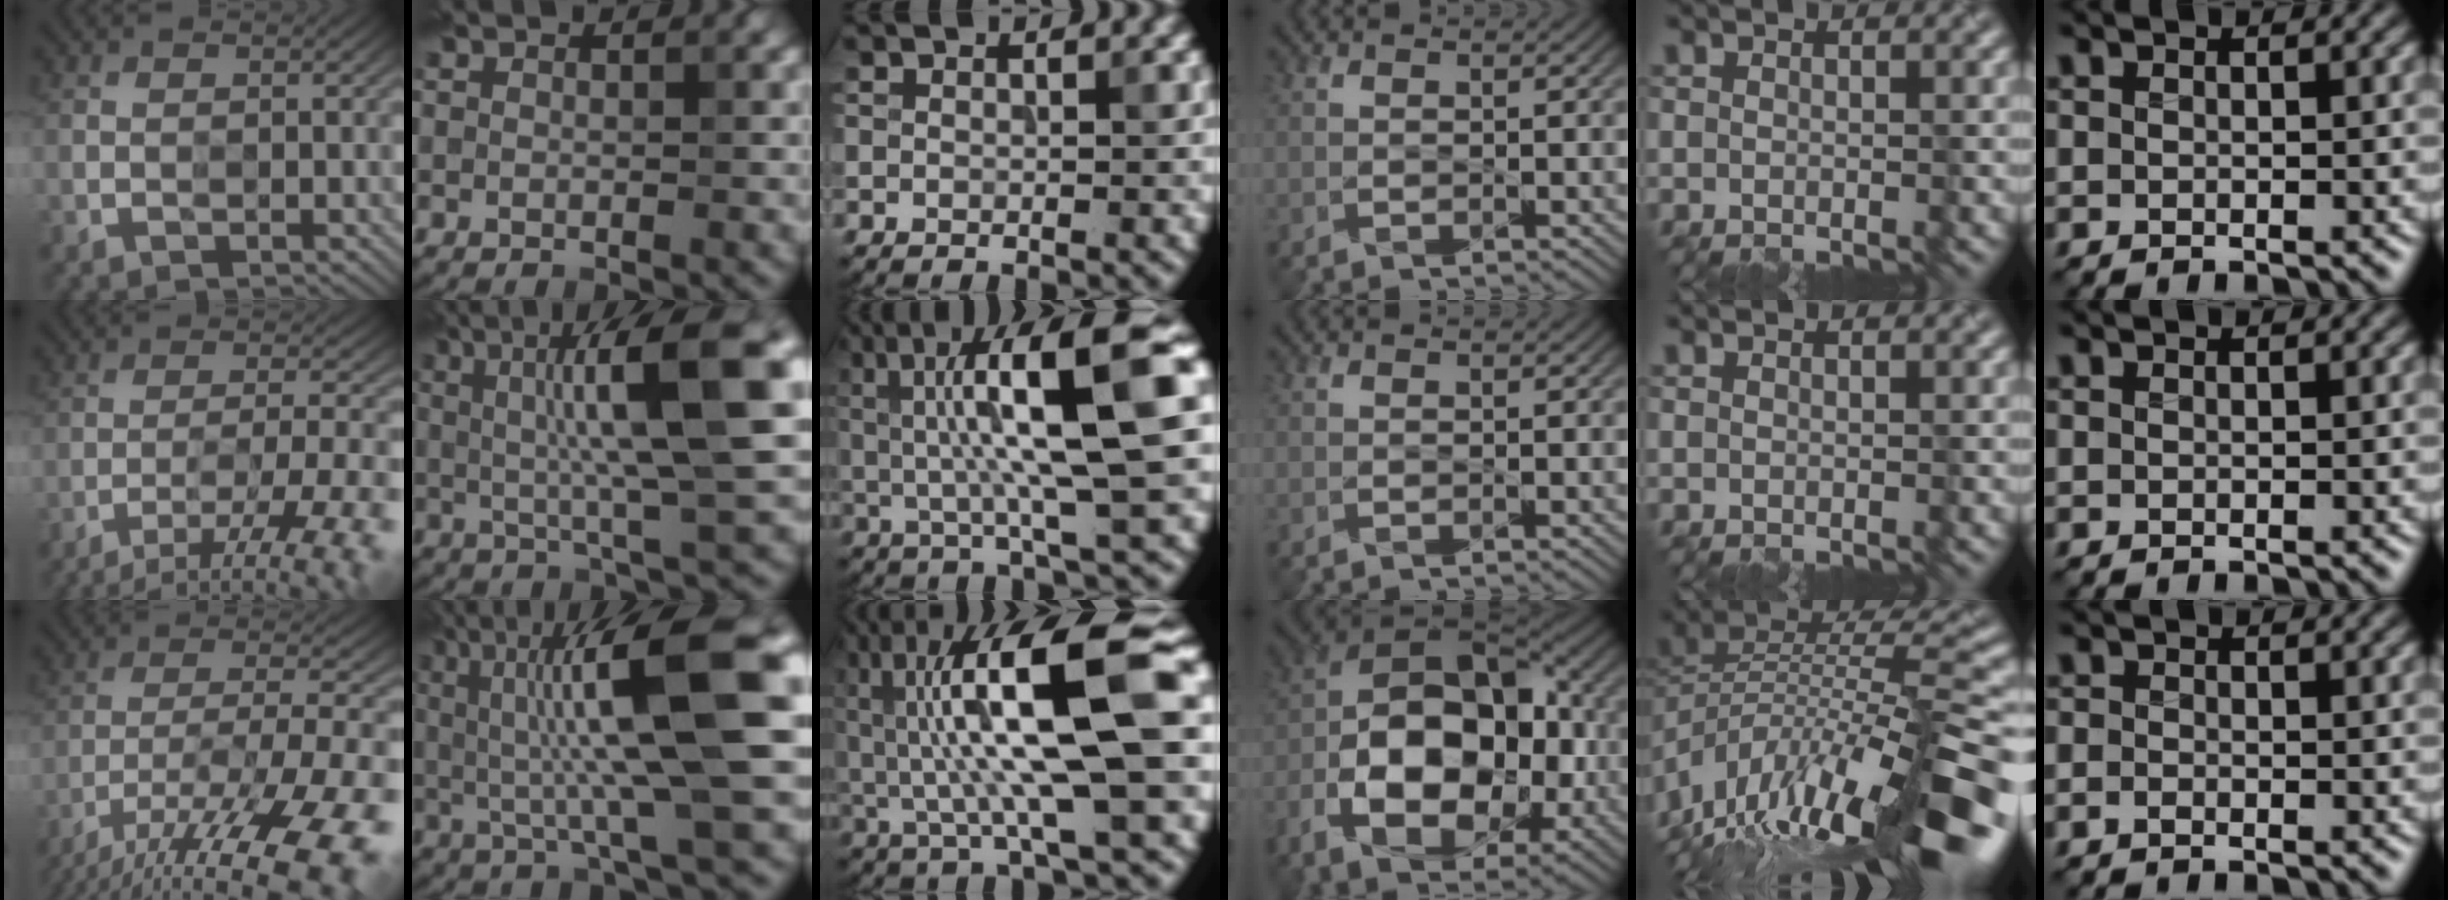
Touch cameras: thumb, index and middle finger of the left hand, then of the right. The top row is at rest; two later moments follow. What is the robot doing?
{"motion": "wipe", "object": "glass cup"}